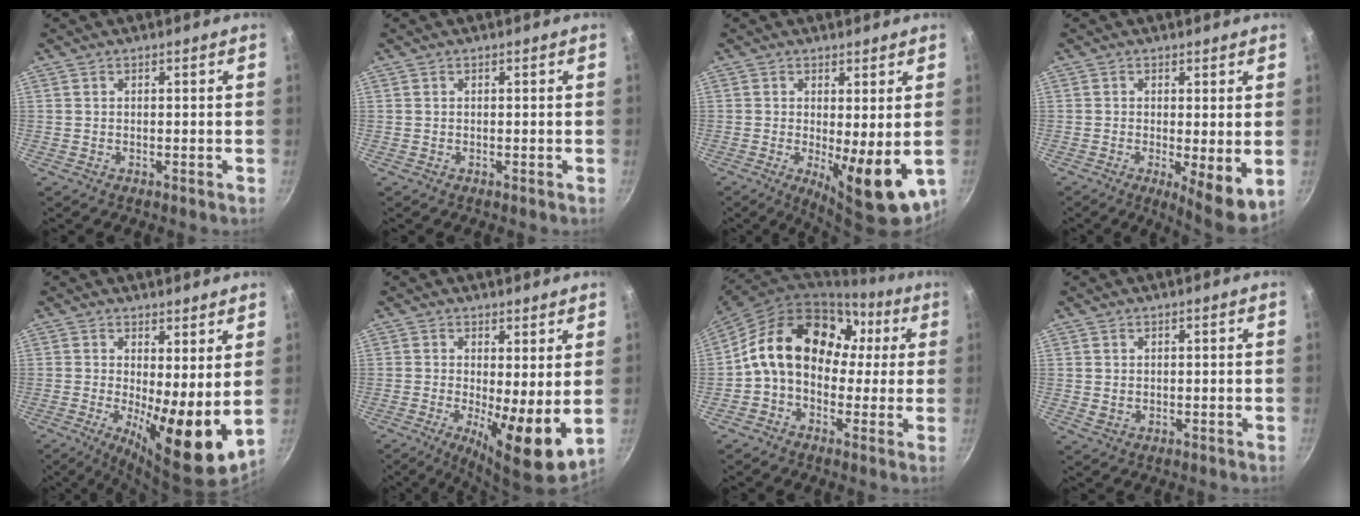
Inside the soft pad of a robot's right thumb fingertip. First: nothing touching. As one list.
[{"total": 0.0}, {"total": 10.6, "force": [-1.2, 3.2, 10.0], "torque": [-0.125, -0.013, -0.003]}, {"total": 7.8, "force": [-0.6, 2.2, 7.4], "torque": [-0.097, -0.021, -0.004]}, {"total": 12.5, "force": [1.0, 3.9, 11.8], "torque": [-0.168, -0.033, 0.016]}, {"total": 9.7, "force": [0.1, 2.8, 9.3], "torque": [-0.138, -0.021, 0.003]}, {"total": 18.5, "force": [2.3, 13.8, 12.1], "torque": [-0.172, 0.051, 0.023]}, {"total": 1.1, "force": [0.5, 0.8, 0.5], "torque": [-0.005, -0.007, 0.009]}]